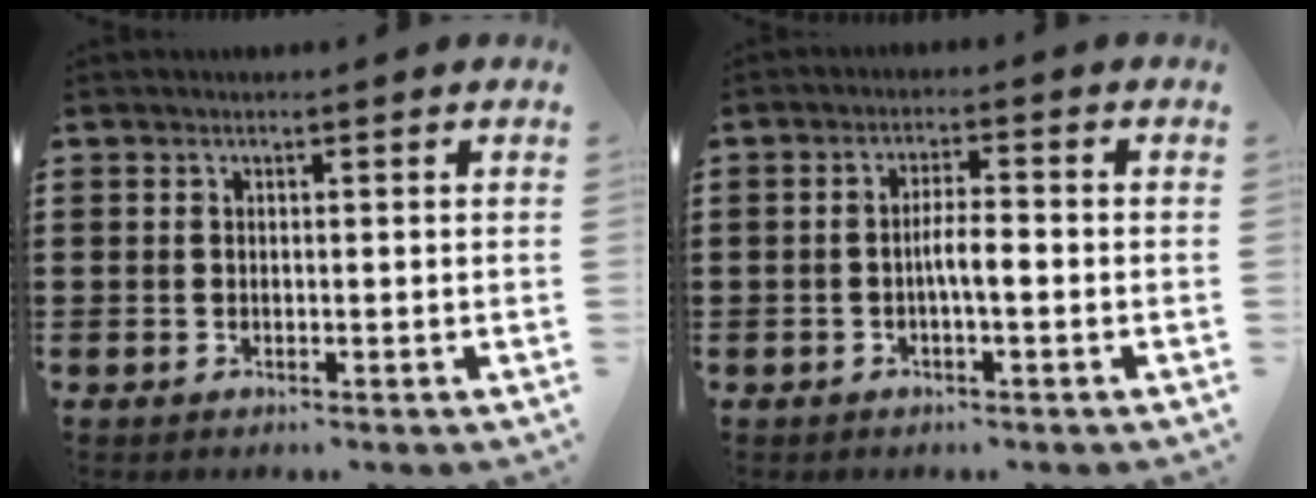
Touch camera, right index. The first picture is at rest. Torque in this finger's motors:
{"motor_torque": [0.91, -0.46, 0.37, 0.07]}